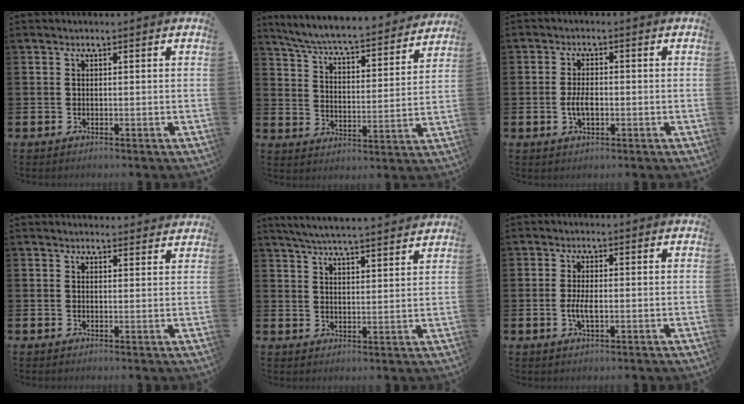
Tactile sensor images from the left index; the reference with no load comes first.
{"total": 6.9, "force": [6.6, 0.3, 2.1], "torque": [-0.073, -0.052, 0.112]}
{"total": 3.2, "force": [-0.5, 1.6, 2.7], "torque": [-0.036, -0.003, -0.011]}
{"total": 1.9, "force": [1.9, 0.3, -0.1], "torque": [0.014, -0.013, 0.032]}
{"total": 5.6, "force": [5.5, -0.2, 1.2], "torque": [-0.040, -0.029, 0.097]}
{"total": 2.9, "force": [-0.4, 1.1, 2.7], "torque": [-0.041, -0.002, -0.009]}